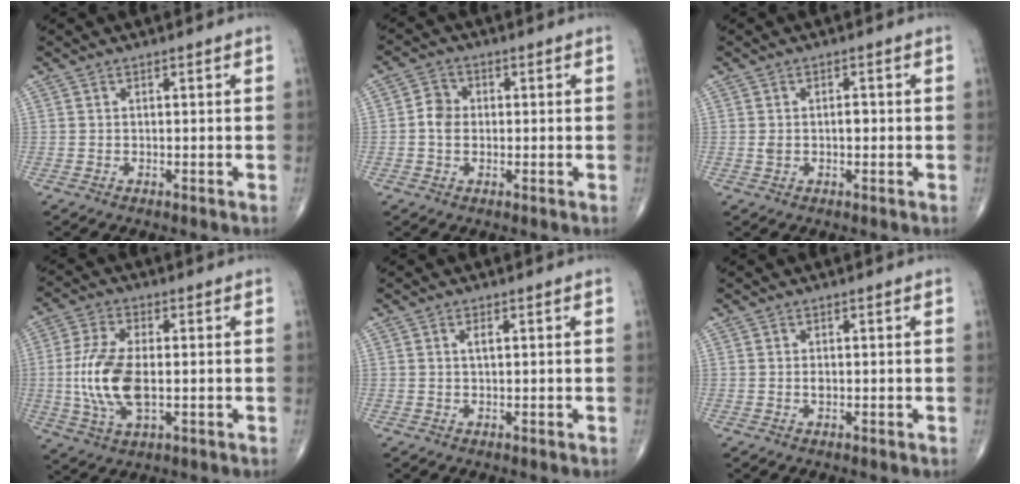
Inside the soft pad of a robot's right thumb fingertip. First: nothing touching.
{"total": 4.0, "force": [-0.2, 3.3, 2.3], "torque": [-0.033, 0.009, -0.012]}
{"total": 2.7, "force": [-0.1, 1.6, 2.1], "torque": [-0.038, 0.009, 0.000]}
{"total": 12.1, "force": [-0.9, 5.9, 10.6], "torque": [-0.227, 0.000, -0.016]}
{"total": 1.2, "force": [0.3, 0.4, 1.1], "torque": [-0.021, 0.001, 0.005]}
{"total": 0.9, "force": [-0.1, 0.5, 0.7], "torque": [-0.014, -0.001, -0.002]}